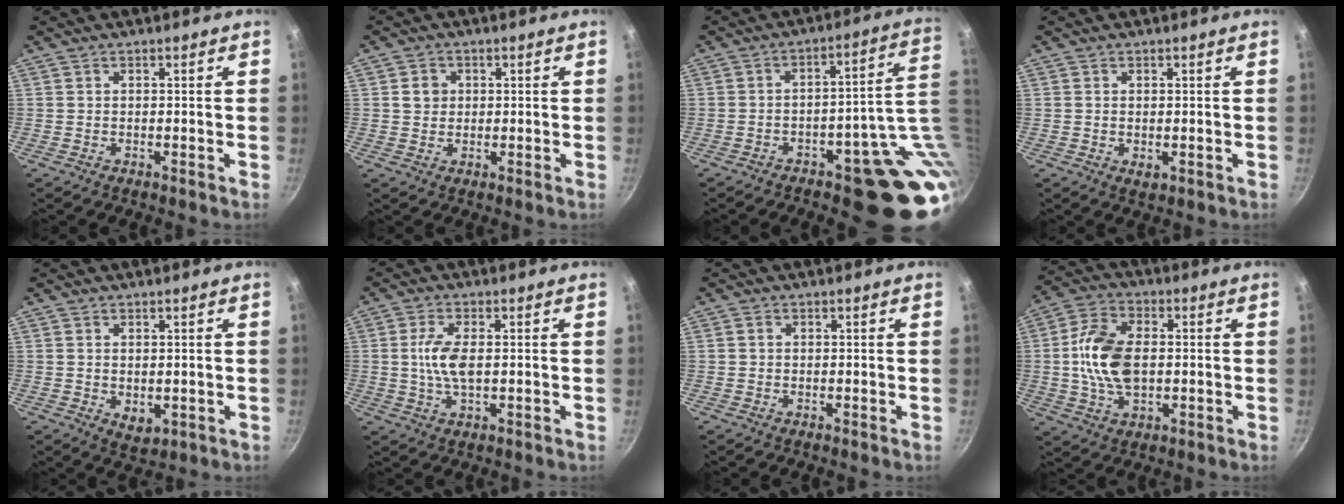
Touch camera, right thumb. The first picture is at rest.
{"total": 3.0, "force": [0.5, 2.8, 1.1], "torque": [-0.003, 0.004, 0.005]}
{"total": 15.8, "force": [-2.3, 7.7, 13.6], "torque": [-0.084, 0.031, -0.020]}
{"total": 1.7, "force": [-0.2, 1.0, 1.4], "torque": [-0.021, -0.005, -0.002]}
{"total": 3.7, "force": [-0.2, 2.5, 2.8], "torque": [-0.042, -0.013, 0.001]}
{"total": 6.4, "force": [0.3, 2.7, 5.8], "torque": [-0.123, 0.002, 0.004]}
{"total": 0.8, "force": [0.0, 0.7, 0.3], "torque": [-0.004, 0.005, -0.002]}
{"total": 12.5, "force": [0.1, 7.6, 9.9], "torque": [-0.179, 0.016, -0.007]}